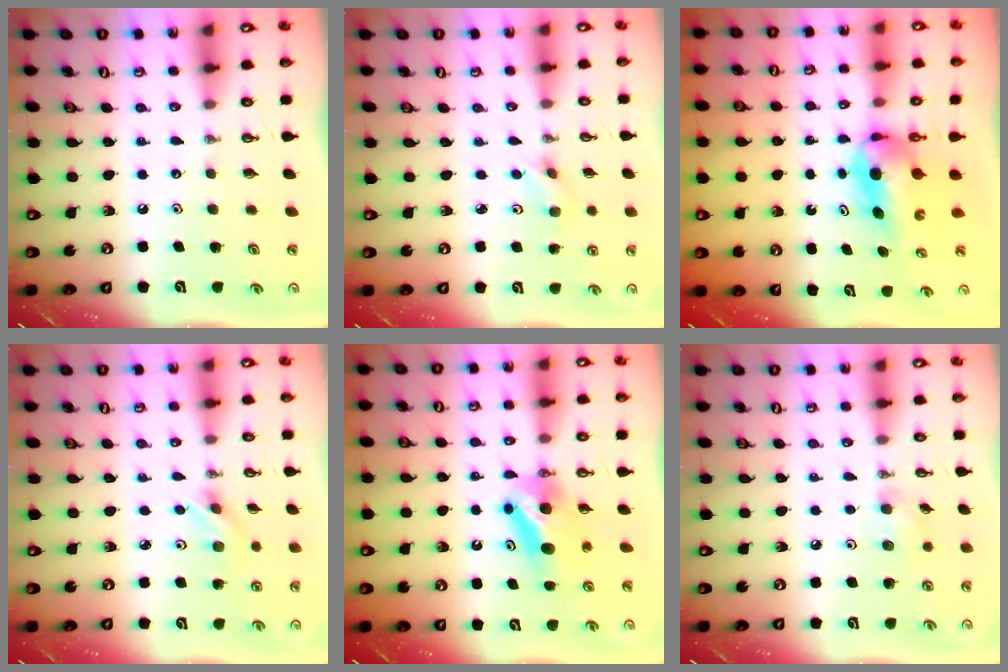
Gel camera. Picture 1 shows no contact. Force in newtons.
{"total": 2.4, "press": 2.4, "slide": 0.1}
{"total": 5.6, "press": 5.3, "slide": 1.8}
{"total": 2.0, "press": 1.9, "slide": 0.4}
{"total": 7.9, "press": 5.4, "slide": 5.7}
{"total": 4.6, "press": 4.4, "slide": 1.4}